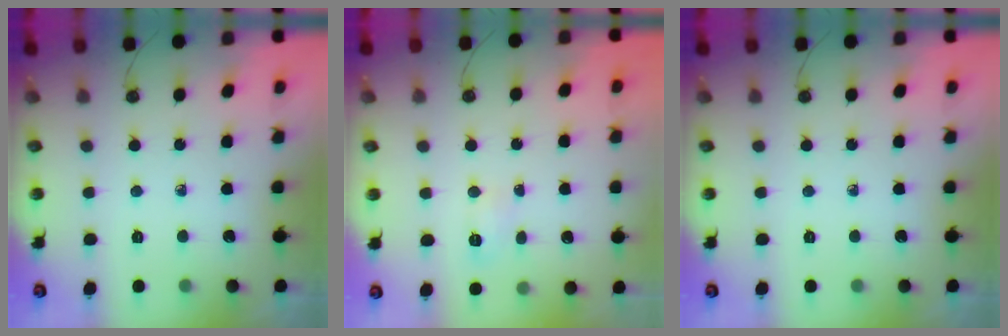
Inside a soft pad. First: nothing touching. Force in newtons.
{"total": 3.7, "press": 3.7, "slide": 0.4}
{"total": 0.0}